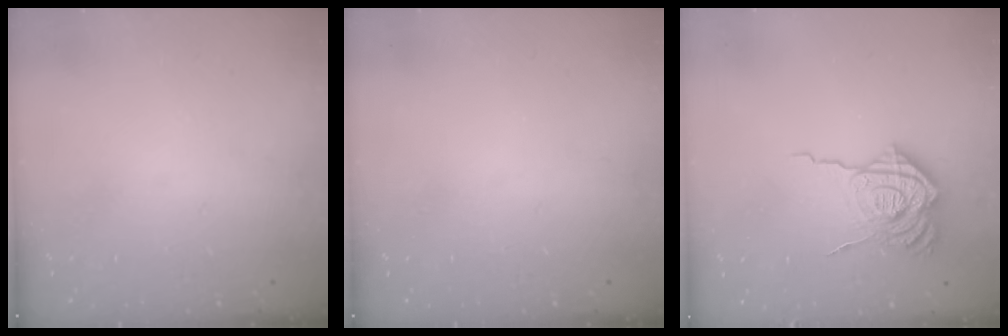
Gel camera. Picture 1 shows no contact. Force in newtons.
{"total": 0.0}
{"total": 16.1, "press": 16.0, "slide": 1.7}